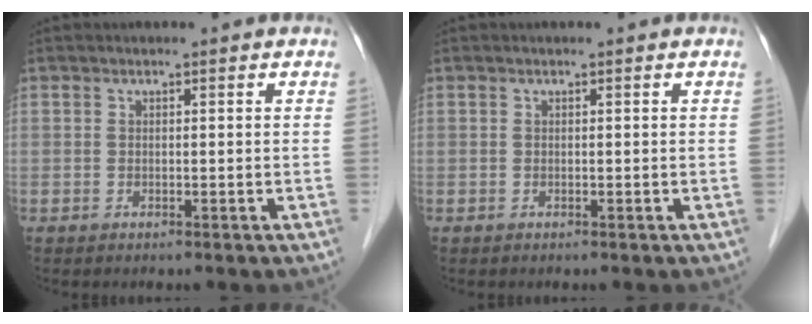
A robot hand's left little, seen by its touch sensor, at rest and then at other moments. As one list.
[{"total": 0.0}]